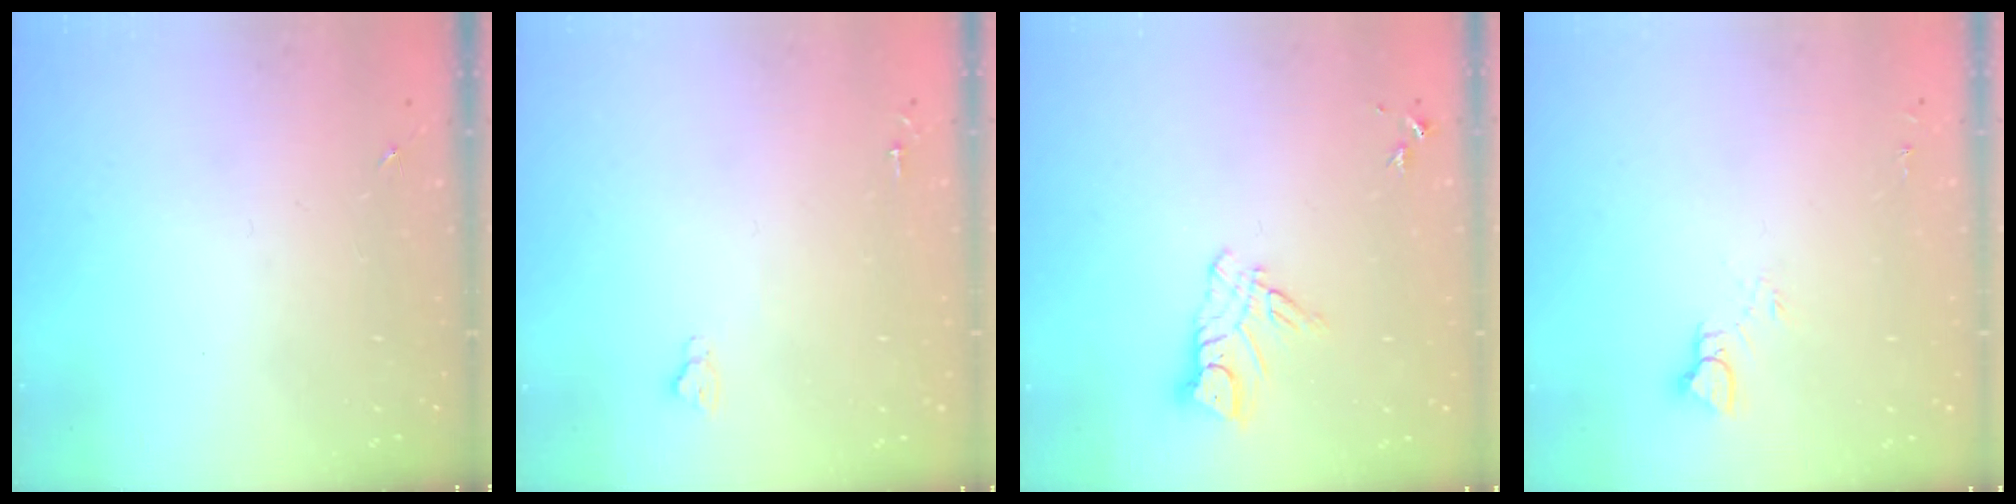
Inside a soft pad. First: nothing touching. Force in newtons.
{"total": 2.6, "press": 2.5, "slide": 0.3}
{"total": 8.6, "press": 8.5, "slide": 0.9}
{"total": 5.3, "press": 5.3, "slide": 0.5}